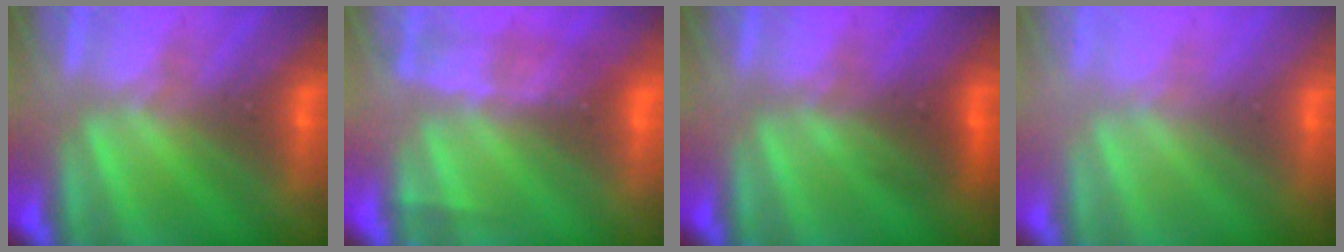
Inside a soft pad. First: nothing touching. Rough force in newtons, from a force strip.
{"total": 2.2}
{"total": 2.6}
{"total": 2.9}